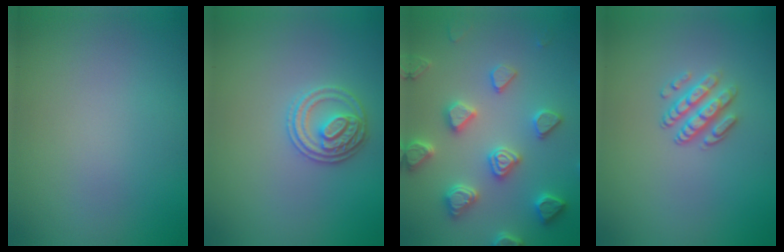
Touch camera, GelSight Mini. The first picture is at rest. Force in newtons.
{"total": 2.9, "press": 2.8, "slide": 0.7}
{"total": 4.9, "press": 4.8, "slide": 0.7}
{"total": 2.9, "press": 2.3, "slide": 1.6}